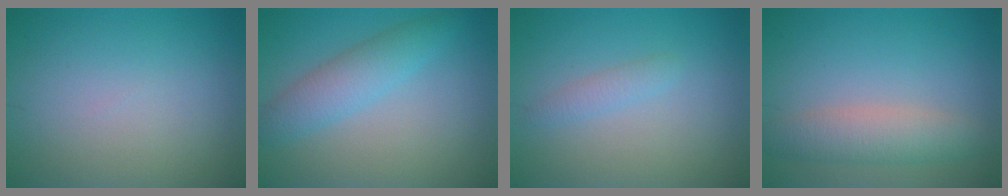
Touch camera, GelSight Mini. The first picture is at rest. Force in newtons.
{"total": 3.5, "press": 3.5, "slide": 0.1}
{"total": 1.3, "press": 1.3, "slide": 0.0}
{"total": 3.8, "press": 3.8, "slide": 0.5}